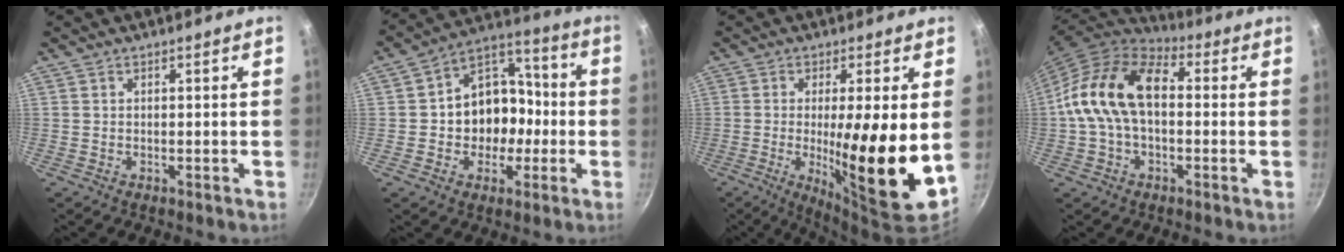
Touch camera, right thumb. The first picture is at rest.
{"total": 15.5, "force": [-1.7, 12.5, 8.9], "torque": [-0.094, 0.050, -0.033]}
{"total": 15.8, "force": [-0.6, 2.6, 15.6], "torque": [-0.248, -0.020, -0.006]}
{"total": 16.0, "force": [0.3, 10.2, 12.4], "torque": [-0.209, 0.039, -0.011]}